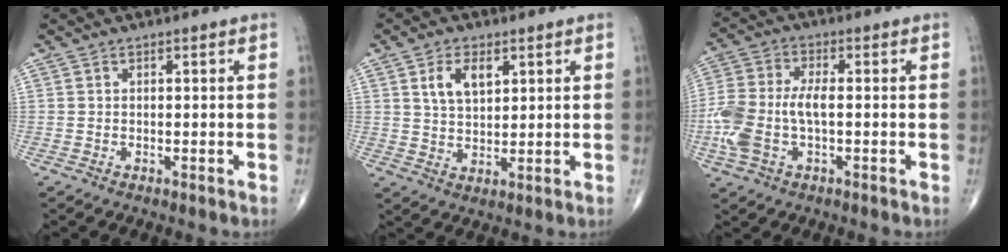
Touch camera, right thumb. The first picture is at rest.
{"total": 6.4, "force": [2.7, 3.6, 4.5], "torque": [-0.070, -0.013, 0.053]}
{"total": 10.8, "force": [-1.7, 5.5, 9.2], "torque": [-0.227, 0.020, -0.035]}